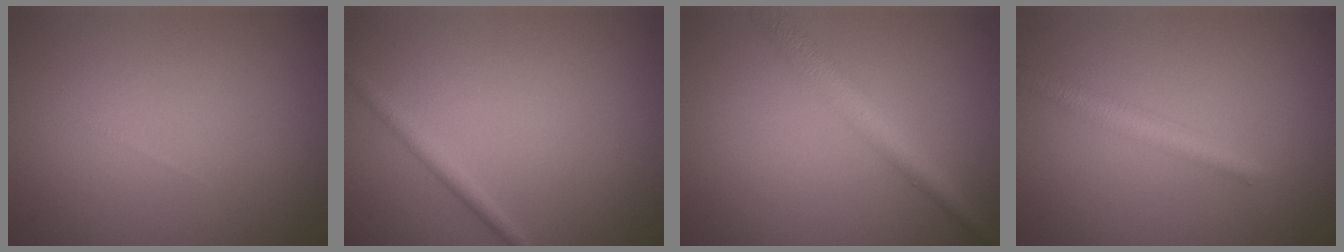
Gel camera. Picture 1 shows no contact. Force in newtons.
{"total": 1.4, "press": 1.4, "slide": 0.1}
{"total": 3.3, "press": 3.3, "slide": 0.1}
{"total": 2.5, "press": 2.5, "slide": 0.2}